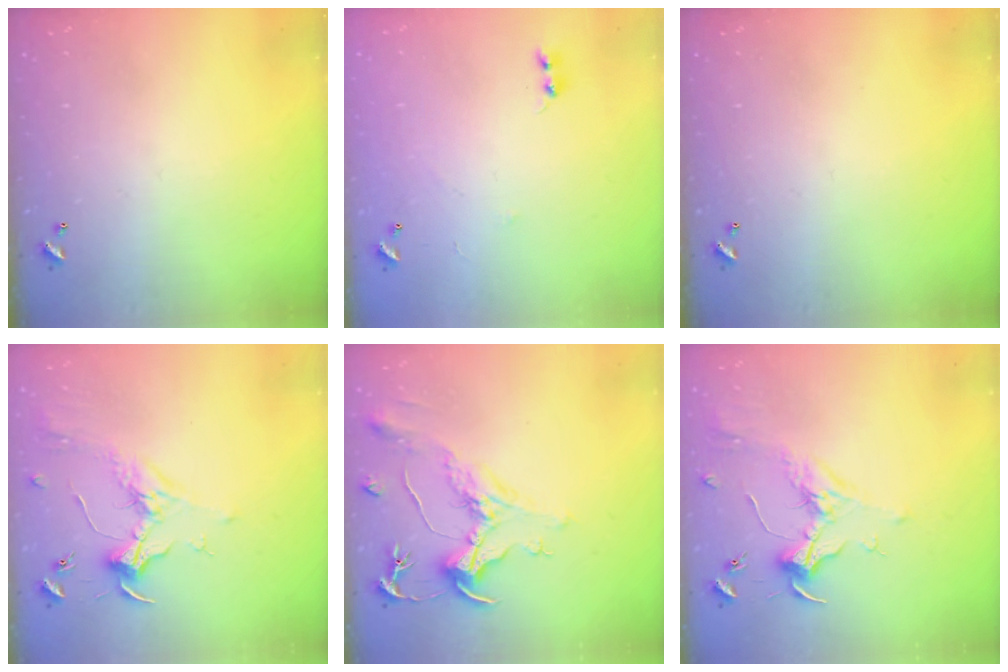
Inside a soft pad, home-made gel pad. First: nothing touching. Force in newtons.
{"total": 5.4, "press": 5.4, "slide": 0.7}
{"total": 0.0}
{"total": 1.8, "press": 1.7, "slide": 0.8}
{"total": 2.2, "press": 1.7, "slide": 1.4}
{"total": 2.0, "press": 1.9, "slide": 0.6}